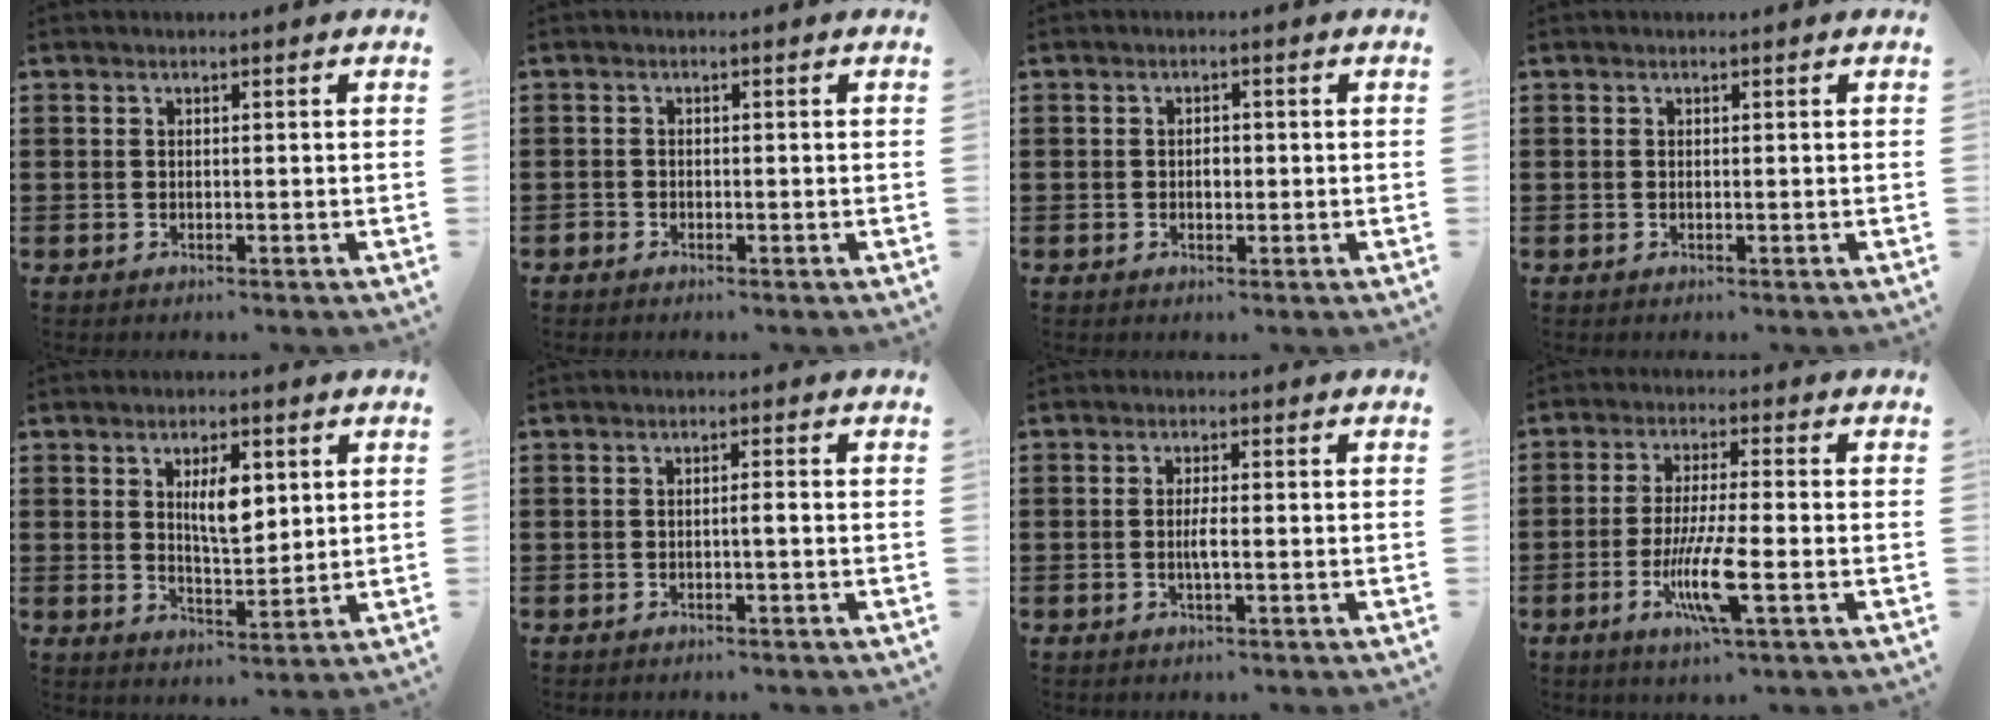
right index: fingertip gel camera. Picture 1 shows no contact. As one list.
[{"total": 0.9, "force": [-0.8, 0.4, 0.1], "torque": [-0.003, 0.000, -0.019]}, {"total": 1.4, "force": [-0.2, 0.7, 1.2], "torque": [-0.024, 0.000, -0.005]}, {"total": 0.0}, {"total": 5.7, "force": [1.8, 2.1, 5.0], "torque": [-0.088, -0.001, 0.027]}, {"total": 1.1, "force": [-0.5, -0.1, 1.0], "torque": [-0.016, -0.003, -0.010]}, {"total": 2.3, "force": [-0.6, 0.0, 2.2], "torque": [-0.047, -0.009, -0.012]}, {"total": 8.7, "force": [-2.9, 1.1, 8.1], "torque": [-0.158, -0.016, -0.053]}]